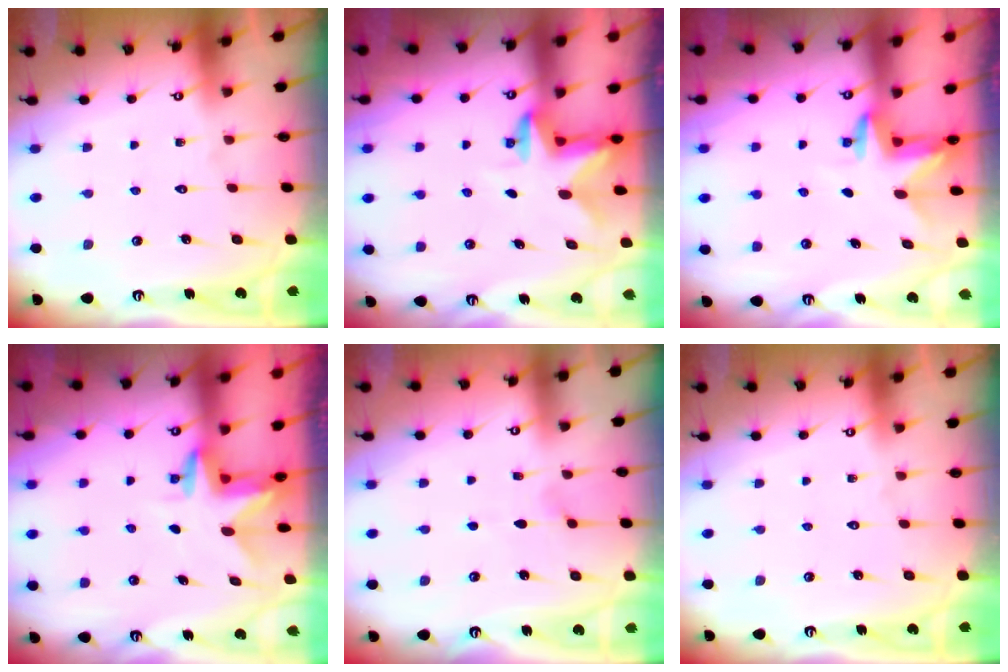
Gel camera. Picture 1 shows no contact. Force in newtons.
{"total": 2.7, "press": 2.6, "slide": 0.5}
{"total": 3.3, "press": 3.3, "slide": 0.3}
{"total": 2.7, "press": 2.7, "slide": 0.1}
{"total": 3.0, "press": 2.5, "slide": 1.6}
{"total": 0.0}